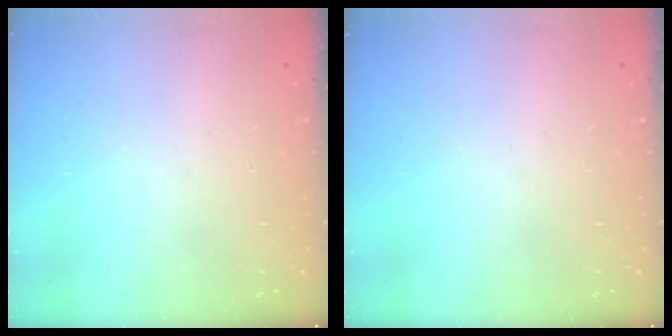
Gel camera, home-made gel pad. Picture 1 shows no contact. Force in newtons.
{"total": 0.0}